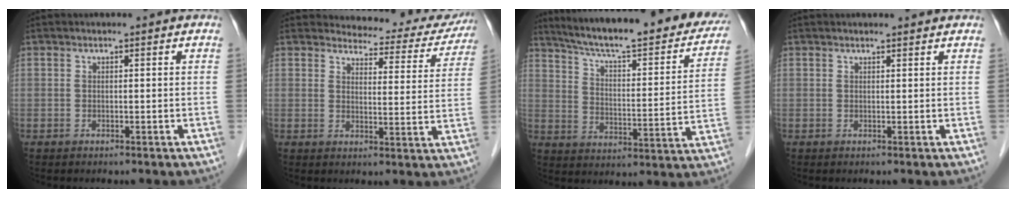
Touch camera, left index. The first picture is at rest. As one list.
[{"total": 13.1, "force": [12.6, 3.2, 1.4], "torque": [0.009, -0.035, 0.127]}, {"total": 28.2, "force": [23.8, 4.8, 14.4], "torque": [-0.218, -0.026, 0.312]}, {"total": 2.7, "force": [2.6, 0.2, 0.7], "torque": [-0.011, 0.014, 0.028]}]